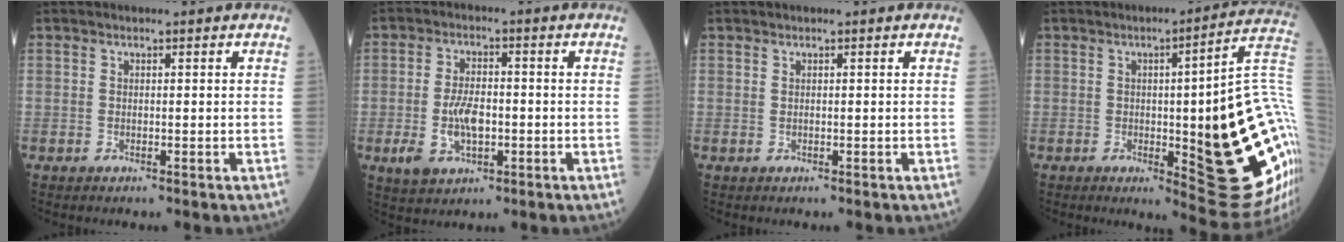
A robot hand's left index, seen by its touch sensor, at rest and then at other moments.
{"total": 6.7, "force": [-1.5, 3.4, 5.6], "torque": [-0.121, 0.004, -0.019]}
{"total": 0.0}
{"total": 23.7, "force": [-1.9, 3.7, 23.3], "torque": [-0.210, 0.009, -0.009]}